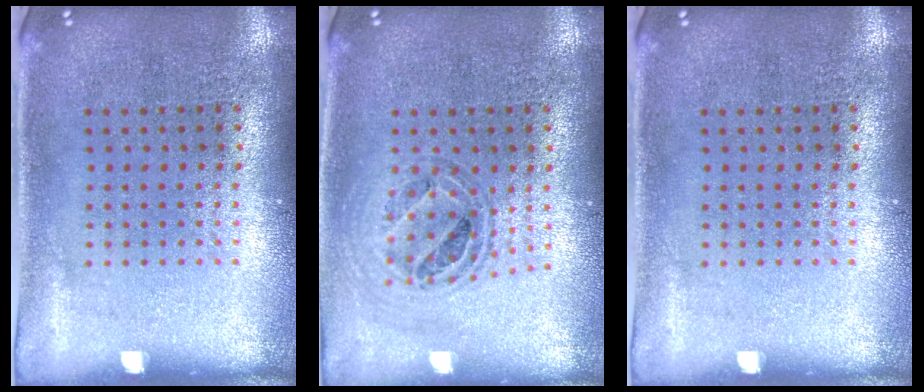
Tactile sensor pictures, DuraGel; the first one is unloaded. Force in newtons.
{"total": 0.8, "press": 0.8, "slide": 0.0}
{"total": 0.0}